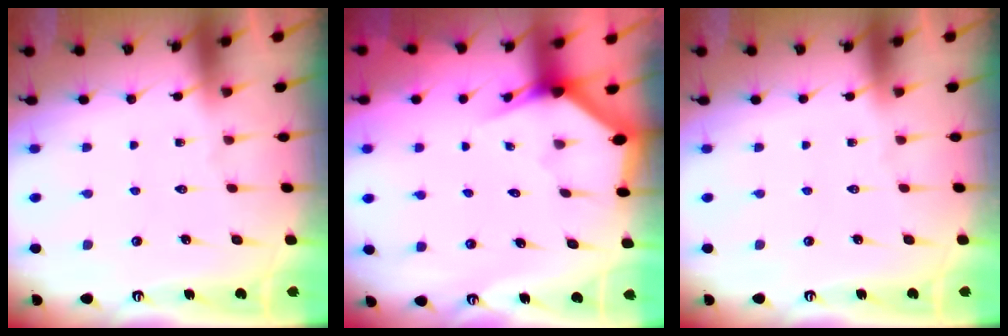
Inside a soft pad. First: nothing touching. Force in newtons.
{"total": 2.9, "press": 2.9, "slide": 0.1}
{"total": 0.0}